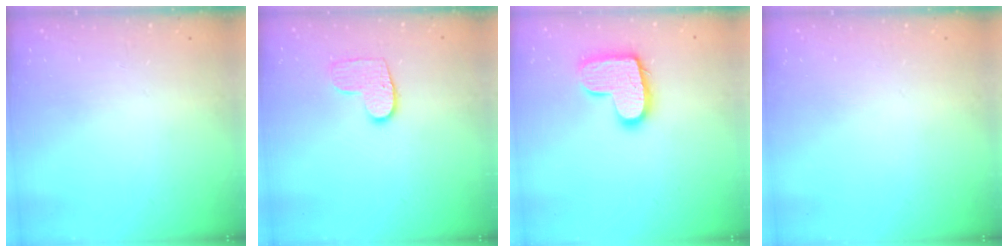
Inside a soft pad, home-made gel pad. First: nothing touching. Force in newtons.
{"total": 8.4, "press": 8.4, "slide": 0.4}
{"total": 14.2, "press": 14.2, "slide": 0.8}
{"total": 0.0}